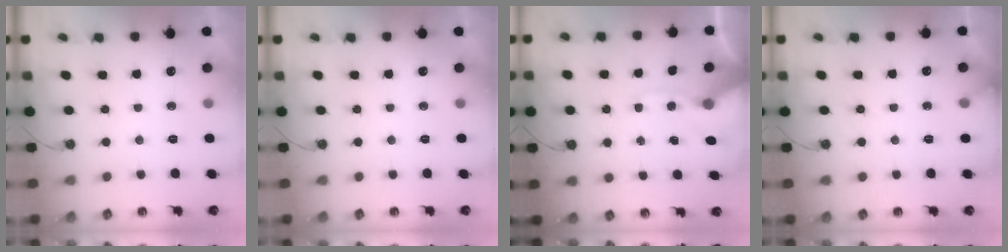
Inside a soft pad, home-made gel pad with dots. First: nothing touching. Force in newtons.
{"total": 0.0}
{"total": 11.4, "press": 11.3, "slide": 1.8}
{"total": 2.4, "press": 2.4, "slide": 0.2}